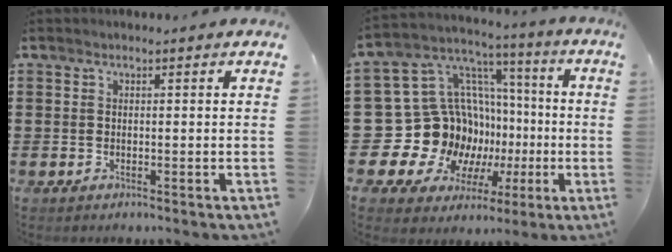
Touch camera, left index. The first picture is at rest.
{"total": 19.1, "force": [-2.8, 17.0, 8.2], "torque": [-0.186, -0.038, 0.008]}